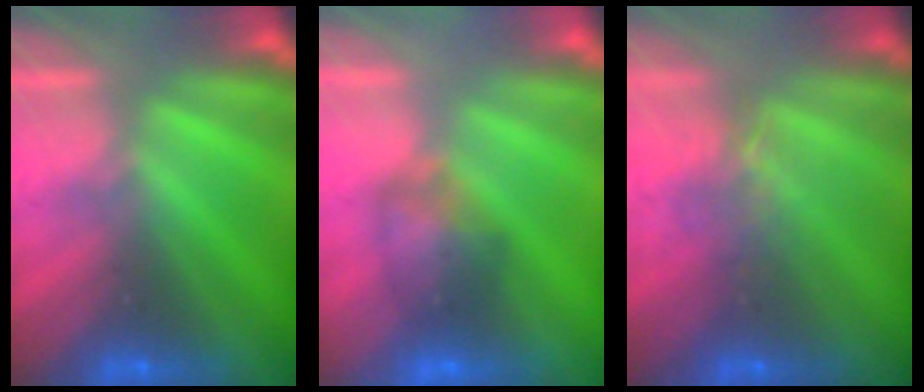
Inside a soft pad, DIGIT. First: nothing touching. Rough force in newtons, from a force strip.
{"total": 2.9}
{"total": 3.9}